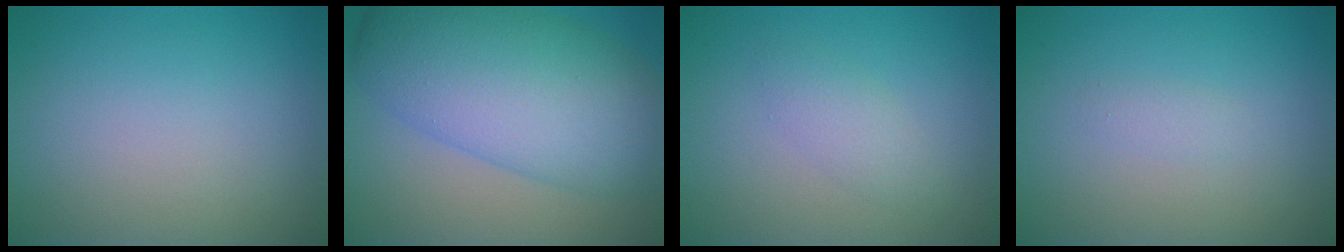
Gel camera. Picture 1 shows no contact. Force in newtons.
{"total": 10.9, "press": 10.9, "slide": 0.1}
{"total": 1.8, "press": 1.8, "slide": 0.1}
{"total": 0.8, "press": 0.8, "slide": 0.0}